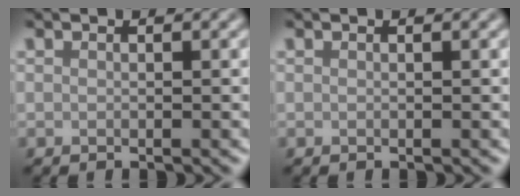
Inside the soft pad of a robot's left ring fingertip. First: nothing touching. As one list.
[{"total": 0.0}]